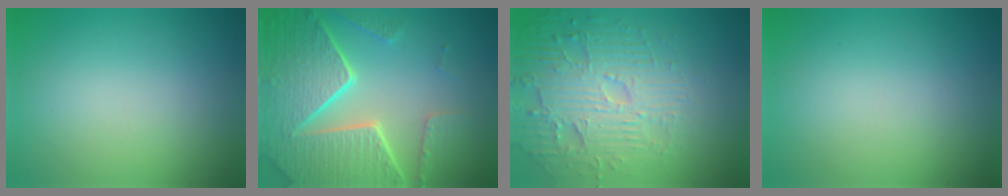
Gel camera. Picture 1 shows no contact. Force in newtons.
{"total": 8.3, "press": 5.9, "slide": 5.8}
{"total": 5.4, "press": 4.7, "slide": 2.7}
{"total": 0.0}